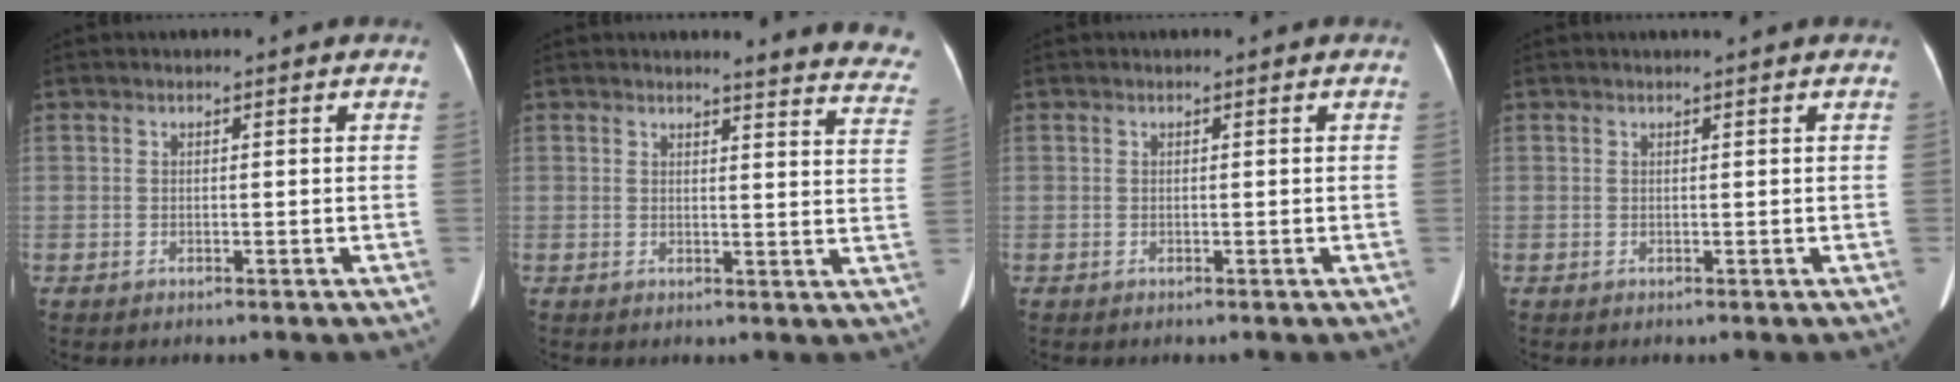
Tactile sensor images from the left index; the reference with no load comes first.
{"total": 11.6, "force": [11.3, 0.8, 2.6], "torque": [0.001, -0.088, 0.086]}
{"total": 0.0}
{"total": 0.8, "force": [0.6, -0.2, 0.4], "torque": [-0.008, 0.002, 0.017]}